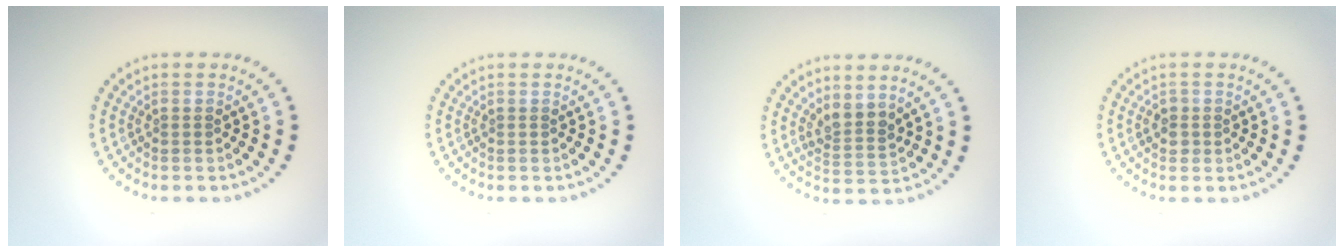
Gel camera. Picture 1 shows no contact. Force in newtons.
{"total": 0.0}
{"total": 2.3, "press": 1.9, "slide": 1.3}
{"total": 1.3, "press": 1.2, "slide": 0.5}